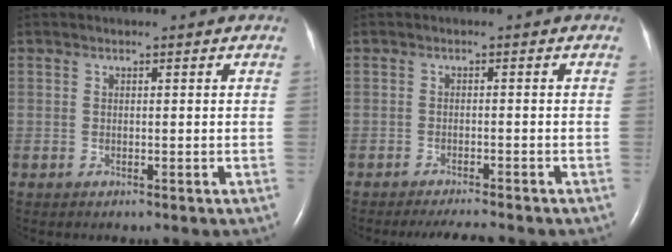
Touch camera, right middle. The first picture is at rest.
{"total": 4.4, "force": [-4.0, 0.1, 1.8], "torque": [-0.028, -0.014, -0.061]}